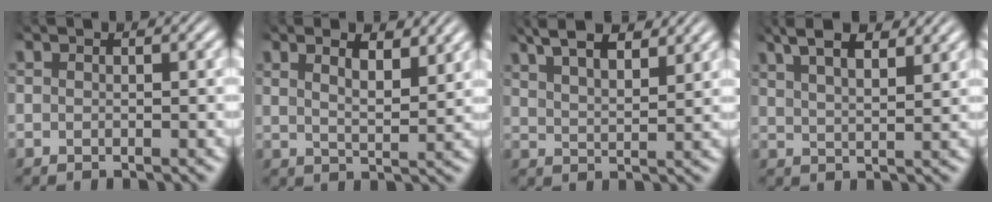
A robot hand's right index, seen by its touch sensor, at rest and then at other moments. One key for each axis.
{"total": 4.3, "fx": 2.4, "fy": 1.9, "fz": 3.0, "tx": -0.033, "ty": 0.001, "tz": 0.036}
{"total": 6.3, "fx": 4.5, "fy": 2.6, "fz": 3.6, "tx": -0.057, "ty": 0.010, "tz": 0.070}
{"total": 5.8, "fx": 4.2, "fy": 2.1, "fz": 3.5, "tx": -0.052, "ty": 0.015, "tz": 0.067}